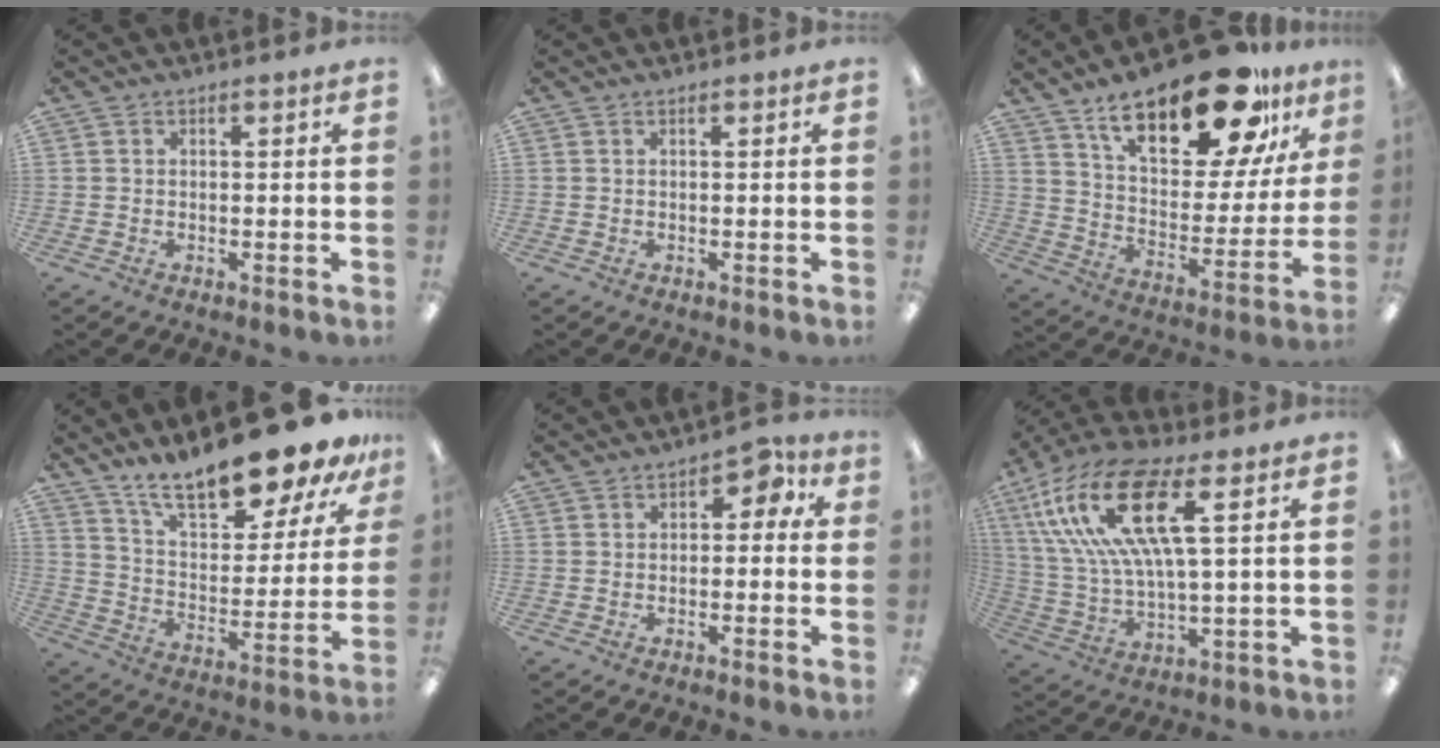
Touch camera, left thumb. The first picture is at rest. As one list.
[{"total": 0.0}, {"total": 25.6, "force": [16.8, 9.8, 16.7], "torque": [-0.258, -0.092, 0.279]}, {"total": 20.6, "force": [17.4, 5.5, 9.6], "torque": [-0.160, -0.118, 0.297]}, {"total": 3.9, "force": [0.6, 2.6, 2.8], "torque": [-0.034, -0.001, 0.002]}, {"total": 19.1, "force": [8.7, 6.6, 15.7], "torque": [-0.343, -0.016, 0.141]}]